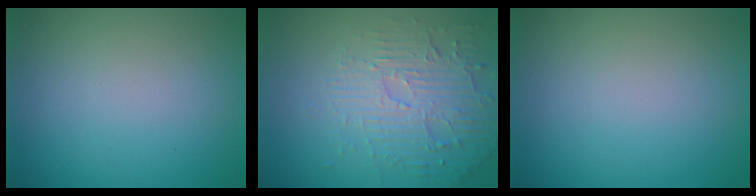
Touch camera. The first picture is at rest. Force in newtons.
{"total": 5.5, "press": 3.5, "slide": 4.2}
{"total": 0.0}